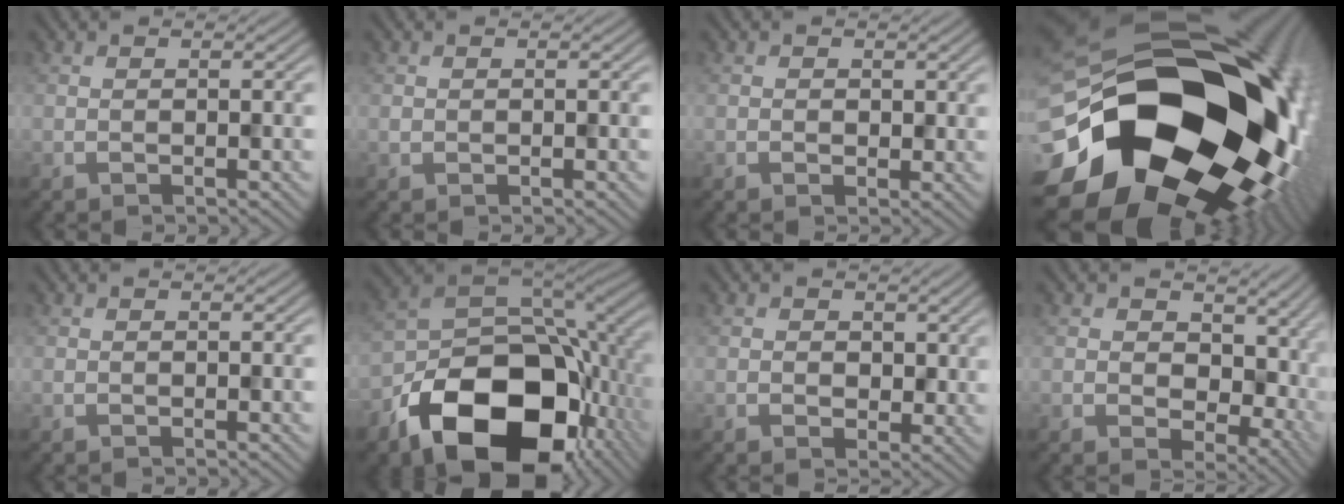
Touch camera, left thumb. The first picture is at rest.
{"total": 0.6, "force": [0.1, 0.6, 0.1], "torque": [-0.002, -0.003, 0.002]}
{"total": 1.1, "force": [0.2, 1.1, 0.4], "torque": [-0.007, -0.007, 0.001]}
{"total": 24.2, "force": [-5.8, 18.5, 14.5], "torque": [-0.246, -0.088, -0.097]}
{"total": 0.0}
{"total": 19.9, "force": [-9.1, 12.5, 12.5], "torque": [-0.239, -0.059, -0.143]}
{"total": 2.5, "force": [0.6, 2.1, 1.1], "torque": [-0.028, -0.008, 0.003]}
{"total": 10.7, "force": [1.1, 7.6, 7.3], "torque": [-0.124, -0.030, 0.026]}